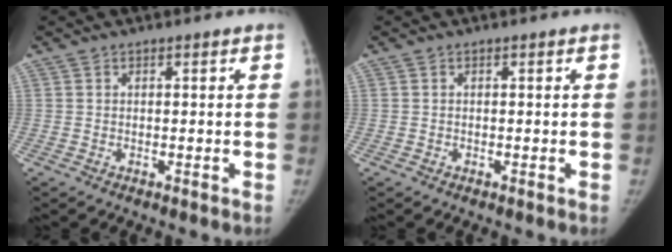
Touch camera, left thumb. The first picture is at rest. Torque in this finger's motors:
{"motor_torque": [-0.25, 1.54, 1.12, -0.22, 0.02]}